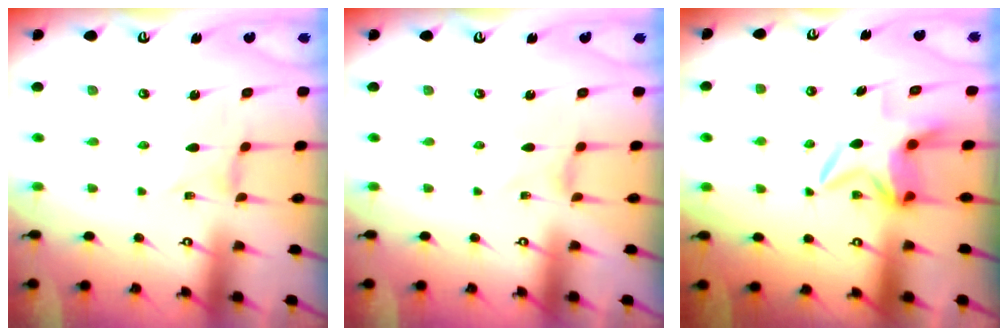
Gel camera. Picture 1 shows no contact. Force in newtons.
{"total": 0.0}
{"total": 7.0, "press": 6.9, "slide": 1.1}